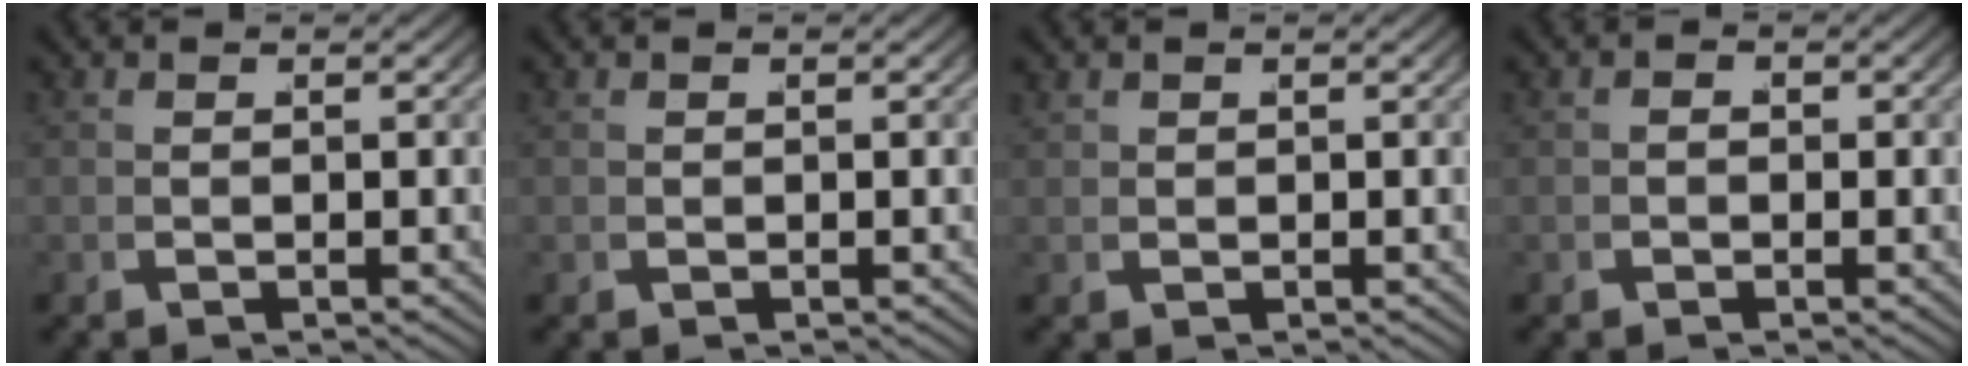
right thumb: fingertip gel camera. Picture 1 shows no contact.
{"total": 0.0}
{"total": 0.7, "force": [0.6, 0.3, 0.1], "torque": [0.001, -0.001, 0.016]}
{"total": 0.6, "force": [-0.2, 0.6, 0.2], "torque": [-0.003, 0.002, -0.006]}